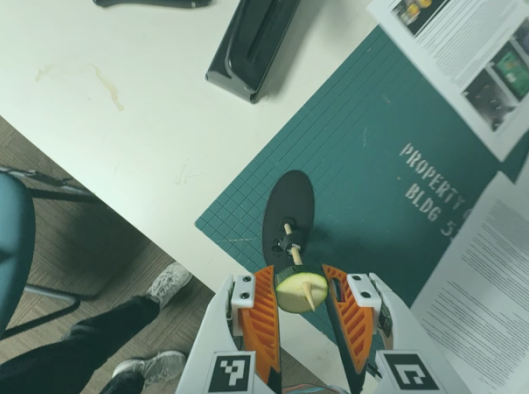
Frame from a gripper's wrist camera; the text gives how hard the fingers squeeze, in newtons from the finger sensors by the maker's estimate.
{"total": 10.5, "left": 10.3, "right": 10.6}